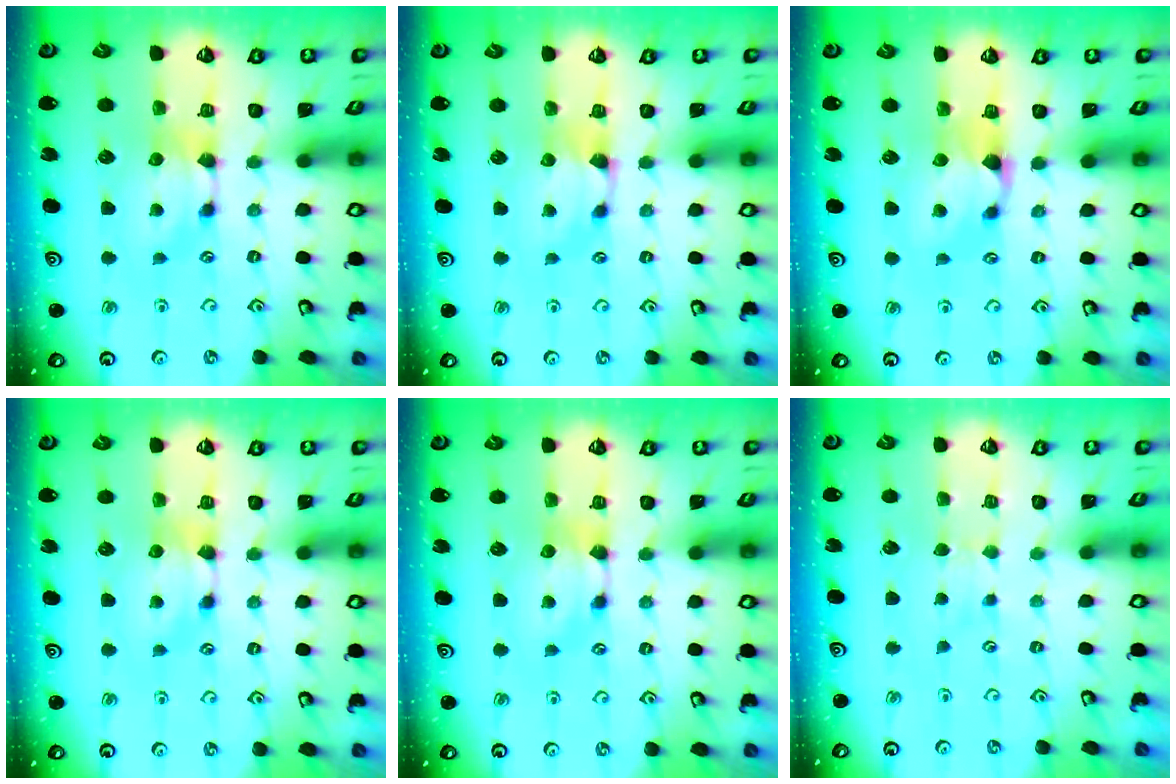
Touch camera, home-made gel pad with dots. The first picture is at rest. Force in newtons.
{"total": 0.9, "press": 0.2, "slide": 0.9}
{"total": 1.0, "press": 0.3, "slide": 0.9}
{"total": 0.0}
{"total": 0.0}
{"total": 2.1, "press": 2.1, "slide": 0.3}